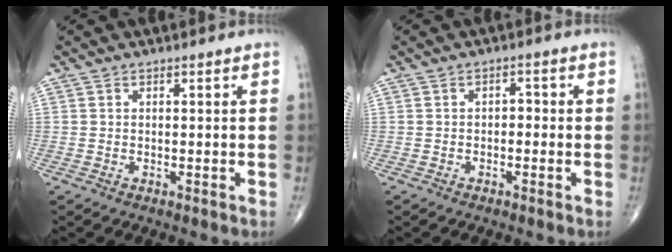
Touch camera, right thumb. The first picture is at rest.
{"total": 1.7, "force": [-0.3, 1.2, 1.3], "torque": [-0.007, 0.008, -0.010]}